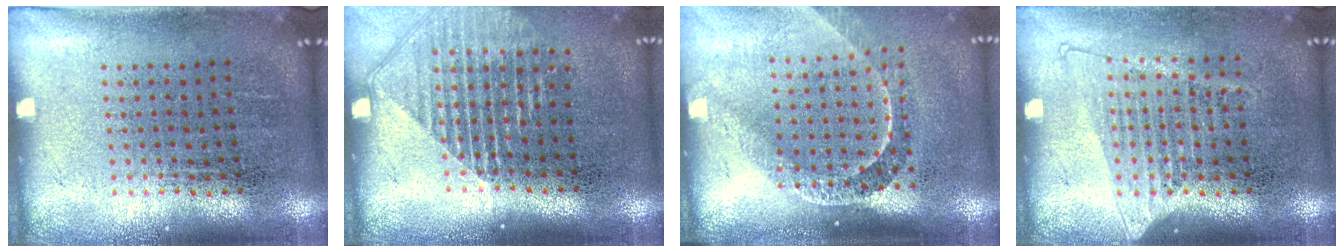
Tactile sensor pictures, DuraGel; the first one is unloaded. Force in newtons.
{"total": 1.7, "press": 1.5, "slide": 0.7}
{"total": 2.1, "press": 1.5, "slide": 1.5}
{"total": 1.3, "press": 1.1, "slide": 0.5}